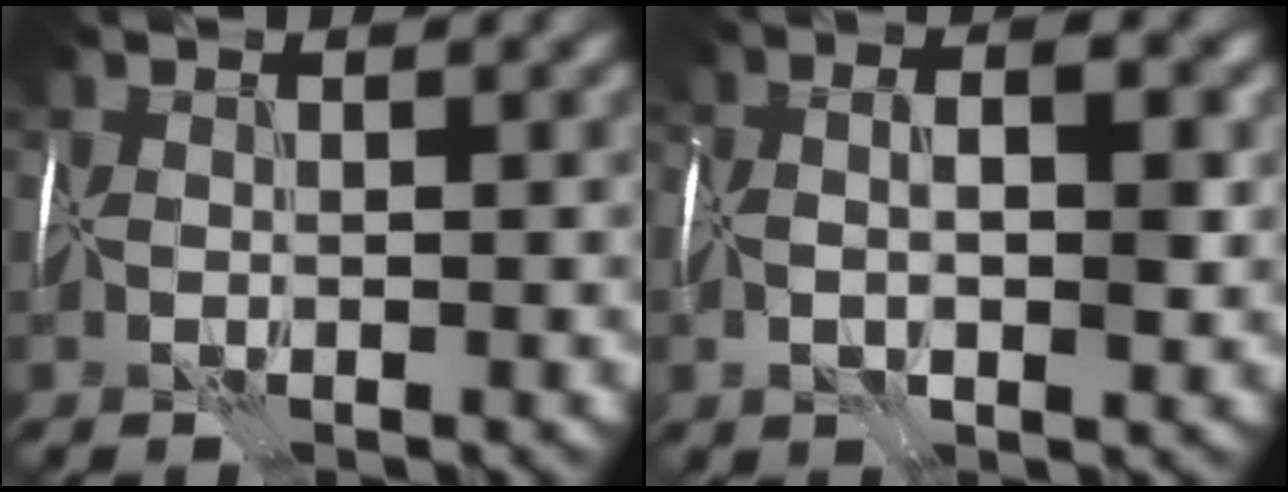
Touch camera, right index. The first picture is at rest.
{"total": 4.3, "force": [-0.3, 1.7, 3.9], "torque": [-0.064, -0.002, -0.006]}